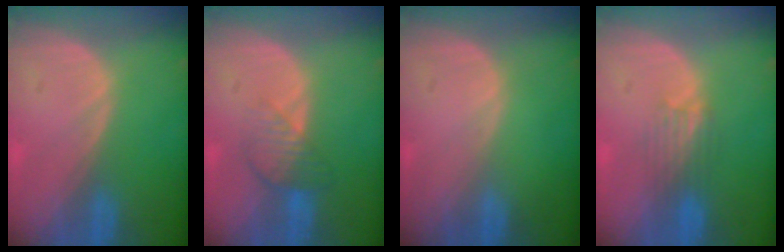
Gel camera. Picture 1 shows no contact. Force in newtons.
{"total": 4.4, "press": 3.8, "slide": 2.3}
{"total": 0.0}
{"total": 3.3, "press": 3.2, "slide": 0.8}